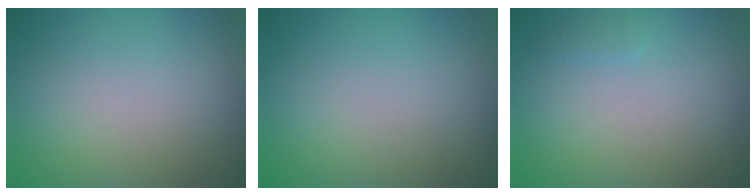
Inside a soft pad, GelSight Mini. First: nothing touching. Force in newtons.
{"total": 0.0}
{"total": 0.6, "press": 0.6, "slide": 0.0}